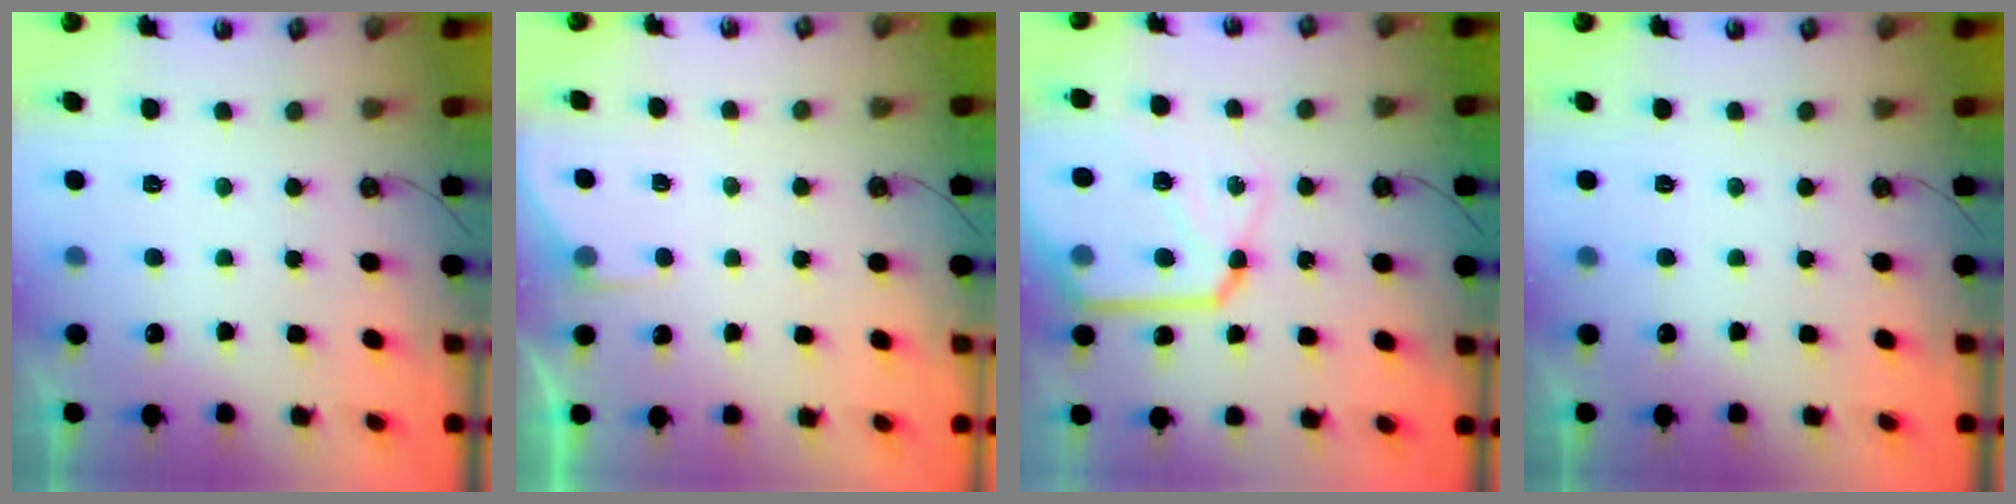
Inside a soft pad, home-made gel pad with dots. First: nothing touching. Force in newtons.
{"total": 1.9, "press": 1.9, "slide": 0.3}
{"total": 18.9, "press": 18.8, "slide": 2.0}
{"total": 0.0}